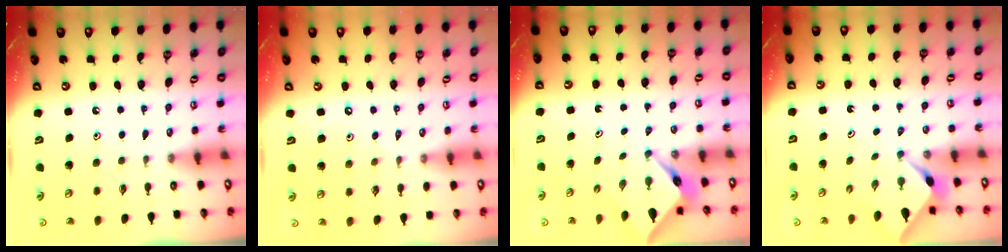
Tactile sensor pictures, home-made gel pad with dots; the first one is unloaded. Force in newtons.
{"total": 2.5, "press": 2.5, "slide": 0.4}
{"total": 3.3, "press": 3.3, "slide": 0.2}
{"total": 2.3, "press": 2.3, "slide": 0.3}